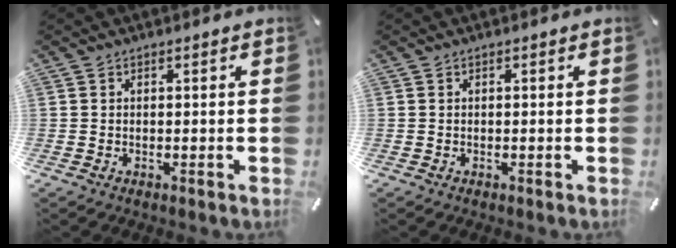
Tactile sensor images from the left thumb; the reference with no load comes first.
{"total": 0.0}